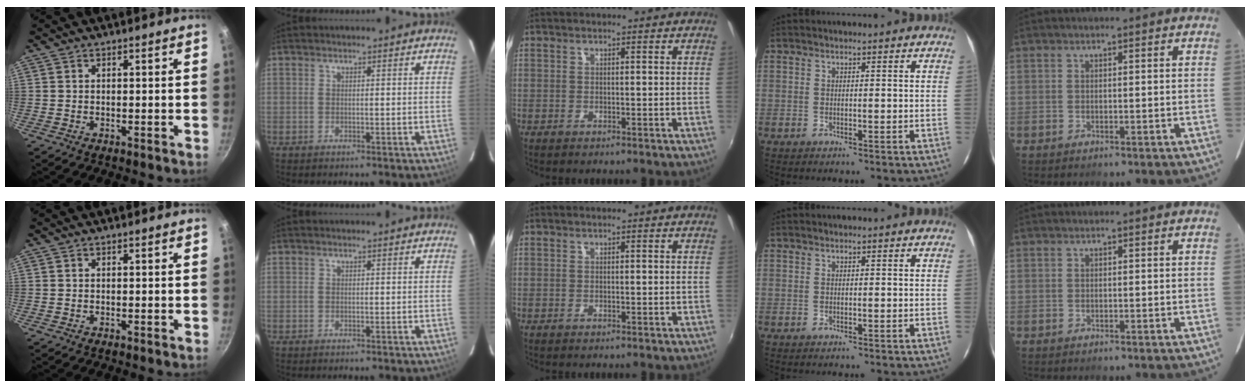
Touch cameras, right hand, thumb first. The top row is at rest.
{}